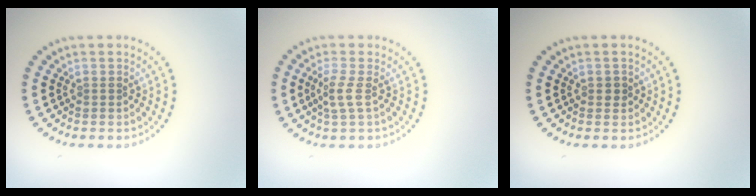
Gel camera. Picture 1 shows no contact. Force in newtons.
{"total": 1.8, "press": 1.4, "slide": 1.1}
{"total": 0.7, "press": 0.7, "slide": 0.2}